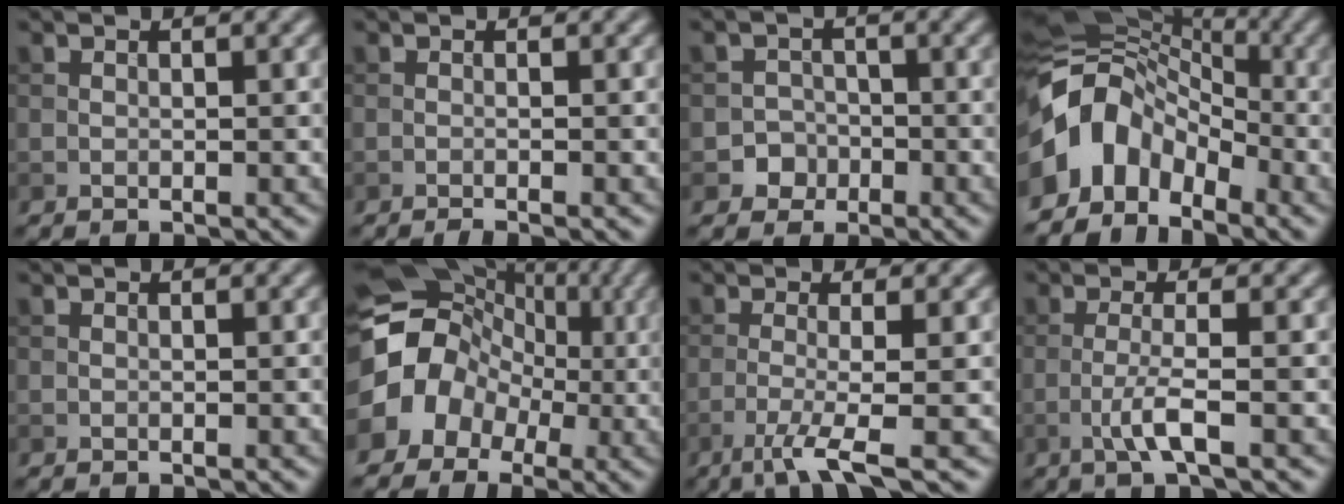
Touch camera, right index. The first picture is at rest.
{"total": 1.4, "force": [-0.6, 0.4, 1.2], "torque": [-0.009, -0.003, -0.015]}
{"total": 2.6, "force": [-1.3, 2.3, 0.2], "torque": [0.025, 0.007, -0.029]}
{"total": 8.4, "force": [-3.2, 6.2, 4.8], "torque": [-0.079, 0.011, -0.072]}
{"total": 0.0}
{"total": 12.1, "force": [-0.7, 10.7, 5.8], "torque": [-0.093, 0.003, -0.043]}
{"total": 4.1, "force": [-1.8, 0.6, 3.7], "torque": [-0.064, -0.001, -0.047]}
{"total": 2.7, "force": [-1.0, 0.2, 2.5], "torque": [-0.052, 0.005, -0.028]}